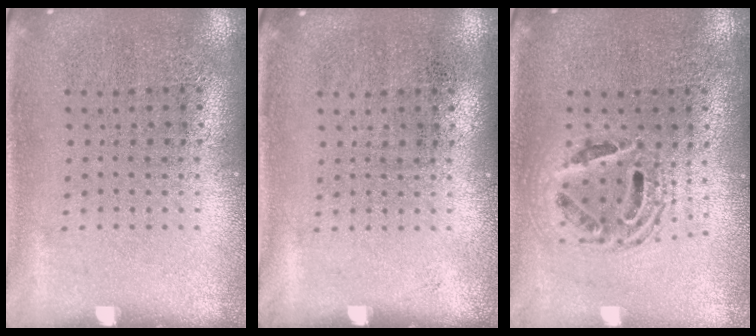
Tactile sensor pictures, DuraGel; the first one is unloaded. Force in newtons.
{"total": 0.0}
{"total": 1.6, "press": 1.3, "slide": 0.9}